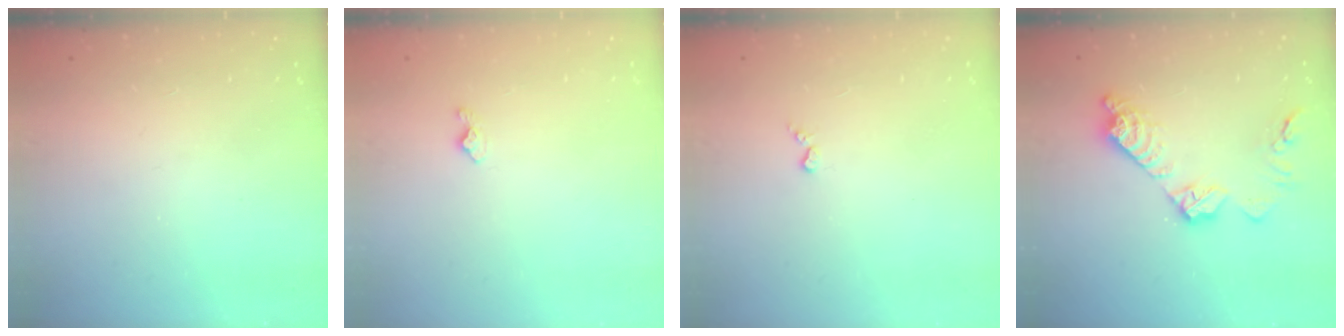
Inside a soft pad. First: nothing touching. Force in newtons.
{"total": 3.6, "press": 3.5, "slide": 0.6}
{"total": 2.4, "press": 2.4, "slide": 0.4}
{"total": 12.9, "press": 12.9, "slide": 0.7}